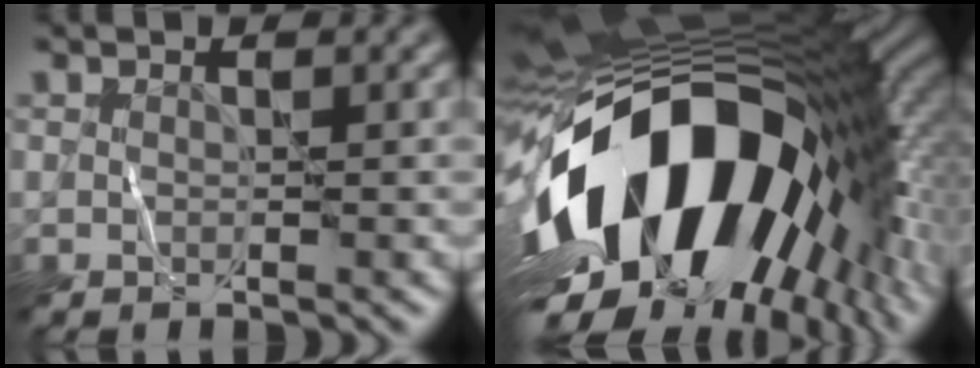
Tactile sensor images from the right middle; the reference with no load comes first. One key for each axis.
{"total": 19.7, "fx": -4.3, "fy": 11.0, "fz": 15.8, "tx": -0.276, "ty": -0.026, "tz": -0.074}